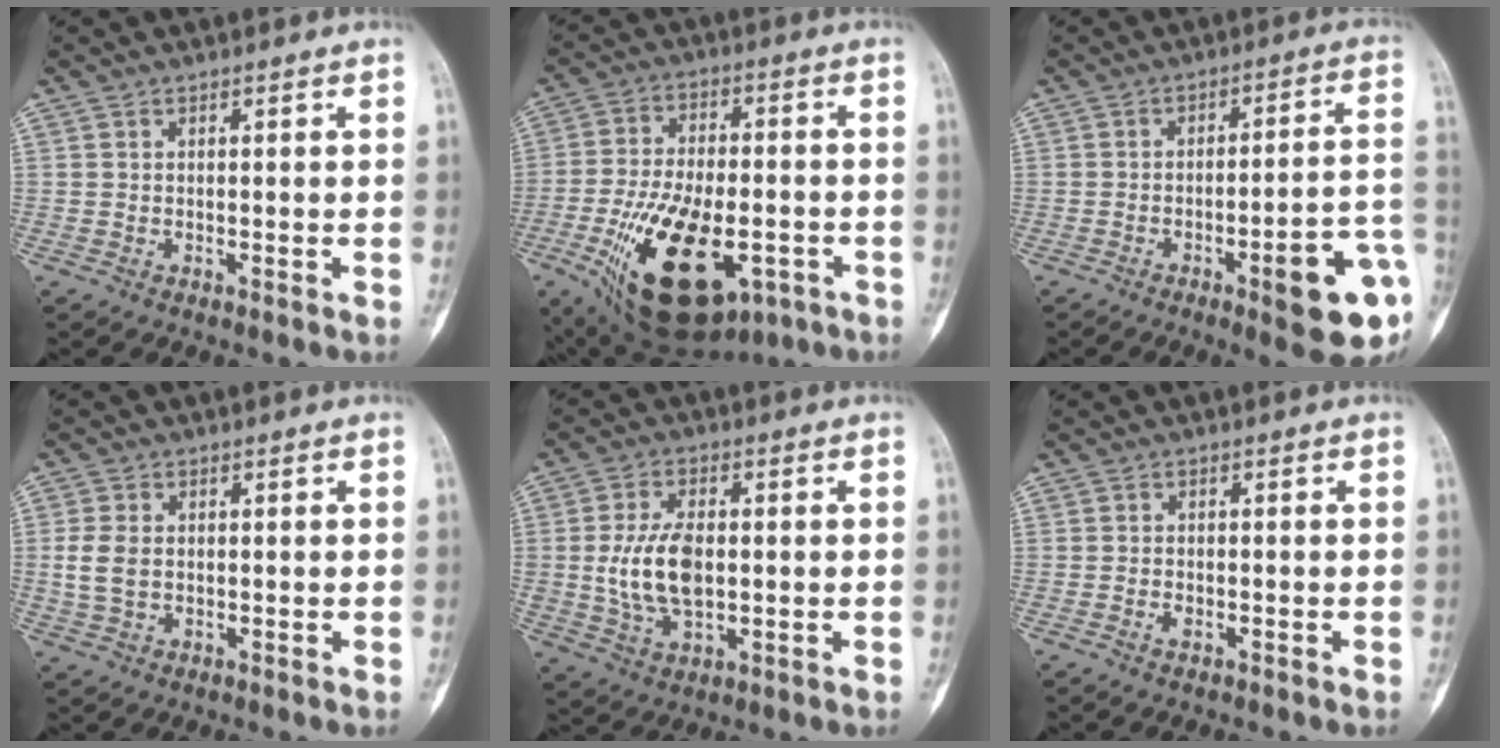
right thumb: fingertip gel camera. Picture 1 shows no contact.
{"total": 23.1, "force": [-8.6, 11.8, 18.0], "torque": [-0.331, 0.004, -0.121]}
{"total": 15.0, "force": [-5.5, 3.1, 13.7], "torque": [-0.140, 0.031, -0.063]}
{"total": 4.6, "force": [0.0, 3.2, 3.3], "torque": [-0.071, 0.002, 0.002]}
{"total": 10.5, "force": [0.0, 5.9, 8.7], "torque": [-0.167, 0.000, 0.008]}
{"total": 1.4, "force": [-0.7, 0.8, 0.9], "torque": [-0.018, 0.004, -0.013]}